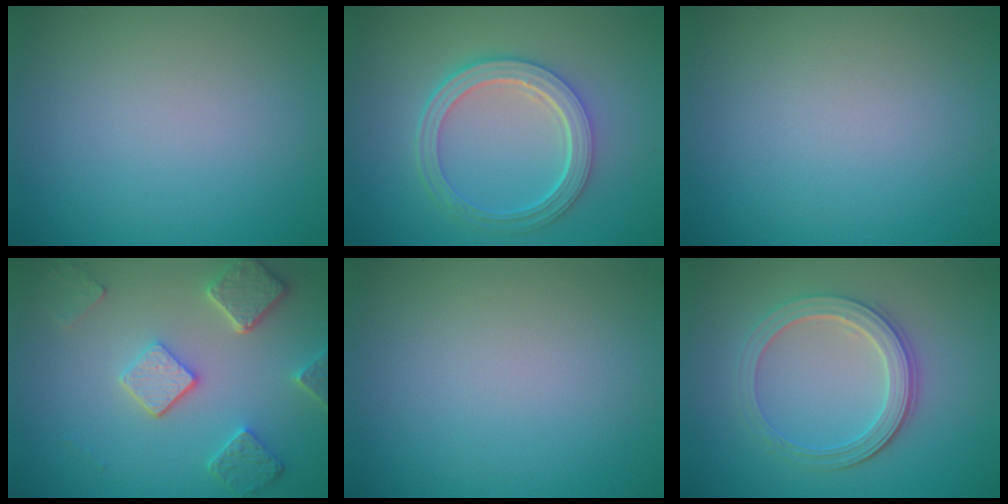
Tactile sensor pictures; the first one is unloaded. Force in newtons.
{"total": 5.2, "press": 3.9, "slide": 3.5}
{"total": 0.0}
{"total": 5.1, "press": 4.0, "slide": 3.2}
{"total": 0.0}
{"total": 4.0, "press": 3.4, "slide": 2.0}